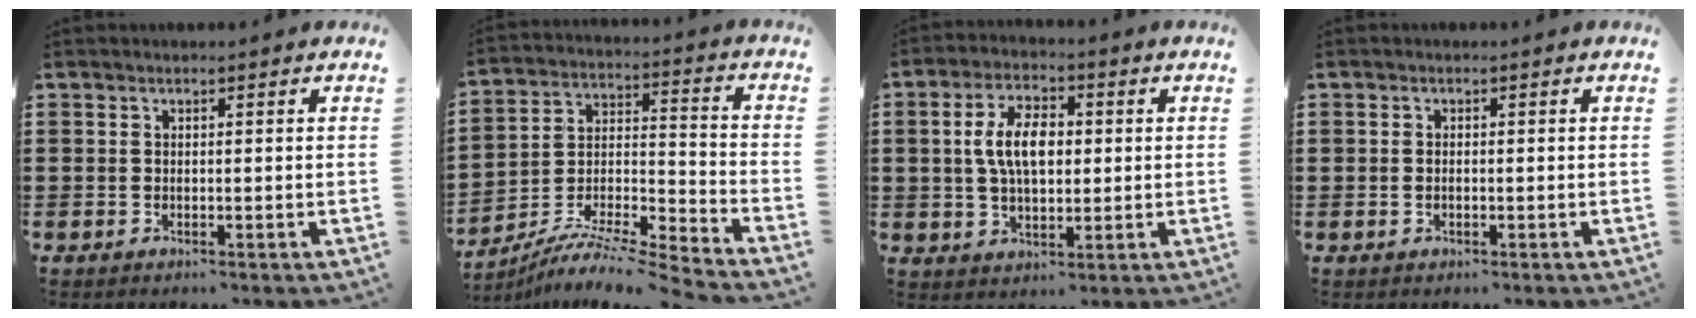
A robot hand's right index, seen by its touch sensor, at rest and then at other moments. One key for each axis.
{"total": 8.5, "fx": -7.9, "fy": 0.0, "fz": 3.1, "tx": -0.053, "ty": 0.003, "tz": -0.160}
{"total": 7.8, "fx": 0.8, "fy": 4.0, "fz": 6.6, "tx": -0.137, "ty": 0.007, "tz": 0.007}
{"total": 0.8, "fx": -0.1, "fy": 0.4, "fz": 0.6, "tx": -0.014, "ty": 0.002, "tz": -0.002}